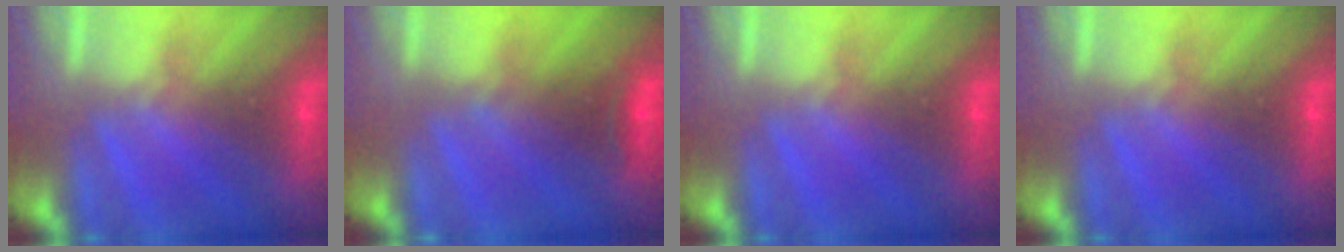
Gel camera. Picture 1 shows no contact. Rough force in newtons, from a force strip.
{"total": 2.4}
{"total": 0.0}
{"total": 0.0}